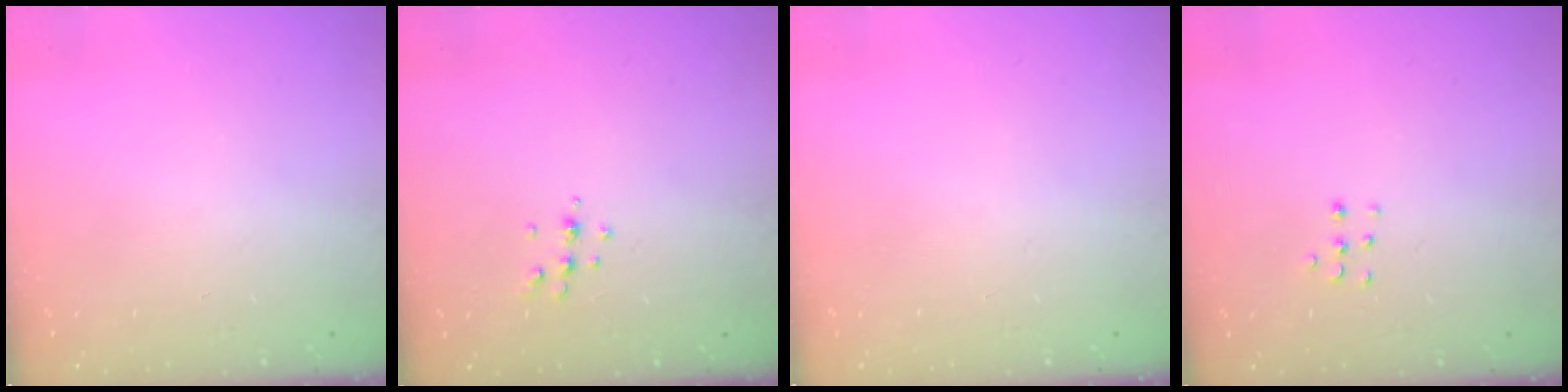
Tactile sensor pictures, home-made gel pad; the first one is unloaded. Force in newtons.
{"total": 4.9, "press": 4.8, "slide": 1.1}
{"total": 0.0}
{"total": 4.1, "press": 4.1, "slide": 0.5}